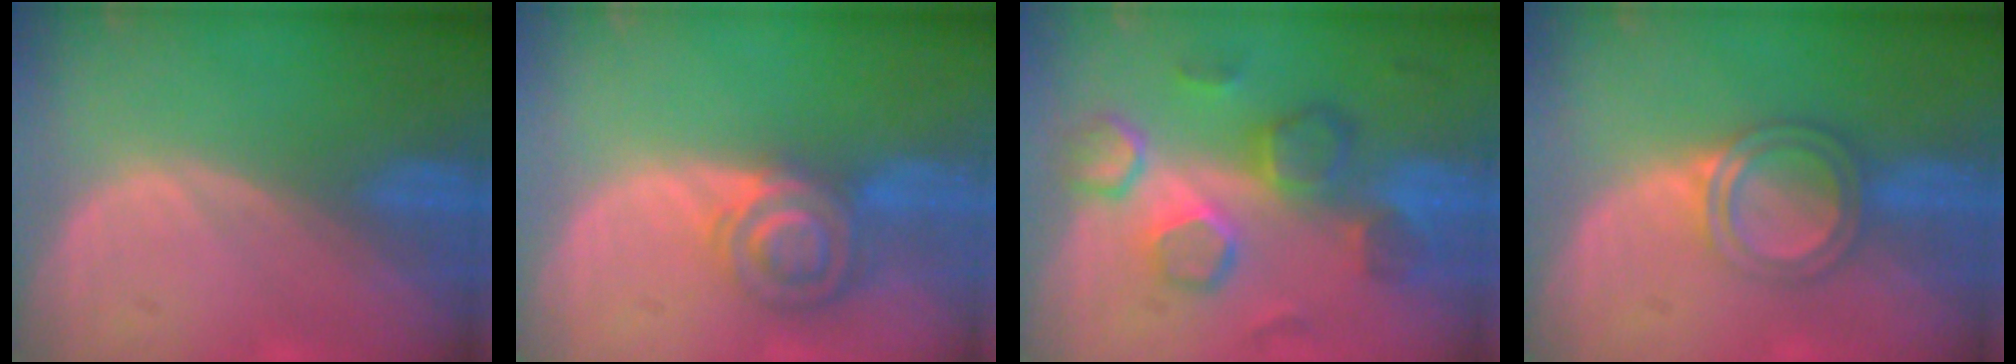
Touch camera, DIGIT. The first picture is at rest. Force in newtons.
{"total": 7.3, "press": 6.1, "slide": 4.0}
{"total": 9.6, "press": 8.8, "slide": 3.7}
{"total": 5.1, "press": 4.7, "slide": 2.1}